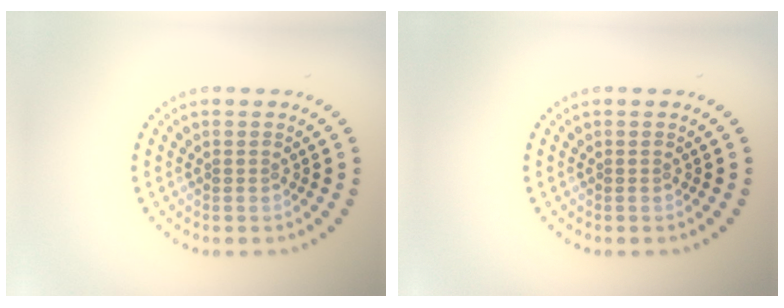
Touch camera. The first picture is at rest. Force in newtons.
{"total": 0.0}